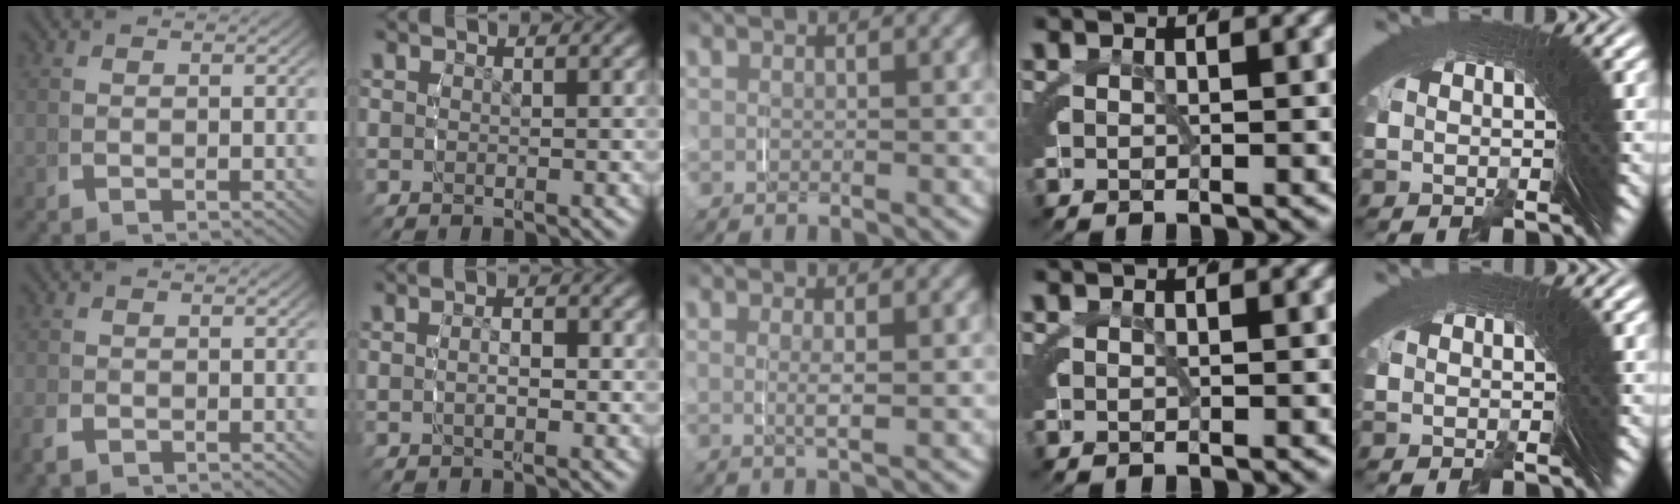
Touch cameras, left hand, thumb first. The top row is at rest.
{"thumb": {"total": 1.2, "force": [-0.9, 0.7, 0.5], "torque": [-0.012, -0.004, -0.015]}, "index": {"total": 1.6, "force": [-0.3, 0.6, 1.4], "torque": [-0.031, -0.003, -0.005]}, "middle": {"total": 1.5, "force": [0.2, -0.1, 1.4], "torque": [-0.029, -0.007, 0.008]}}